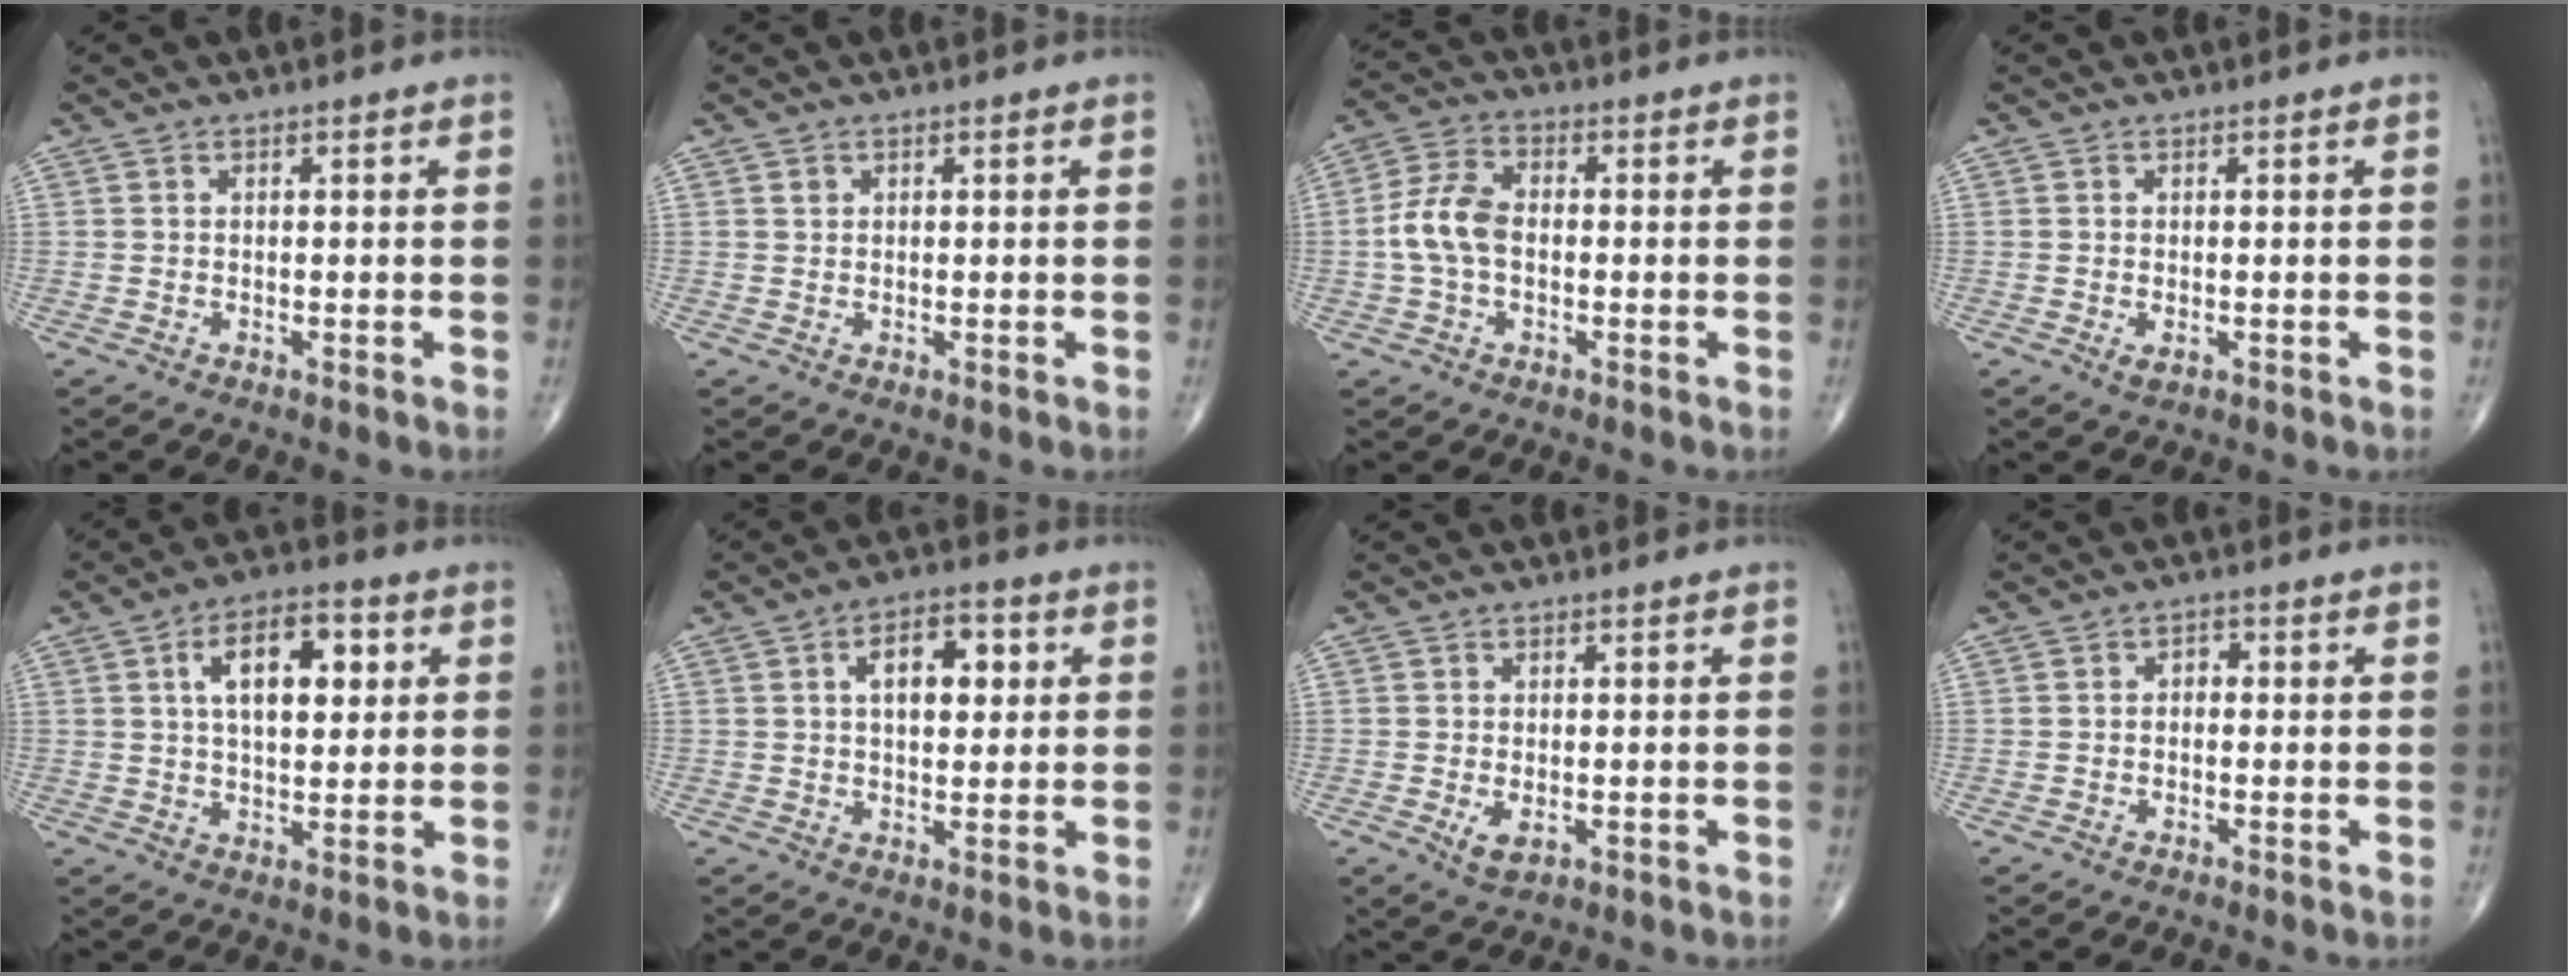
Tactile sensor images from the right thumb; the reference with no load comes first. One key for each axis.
{"total": 0.7, "fx": 0.3, "fy": 0.6, "fz": 0.2, "tx": 0.001, "ty": -0.001, "tz": 0.006}
{"total": 8.0, "fx": -0.7, "fy": 5.0, "fz": 6.2, "tx": -0.132, "ty": 0.023, "tz": -0.020}
{"total": 1.2, "fx": -0.3, "fy": 0.6, "fz": 1.0, "tx": -0.017, "ty": -0.004, "tz": -0.003}
{"total": 11.5, "fx": 3.2, "fy": 5.9, "fz": 9.4, "tx": -0.126, "ty": 0.003, "tz": 0.048}
{"total": 8.7, "fx": 2.2, "fy": 4.7, "fz": 6.9, "tx": -0.079, "ty": 0.005, "tz": 0.031}
{"total": 2.9, "fx": -0.6, "fy": 1.6, "fz": 2.4, "tx": -0.040, "ty": -0.006, "tz": -0.005}
{"total": 1.5, "fx": -0.2, "fy": 1.2, "fz": 1.0, "tx": -0.004, "ty": 0.007, "tz": -0.009}